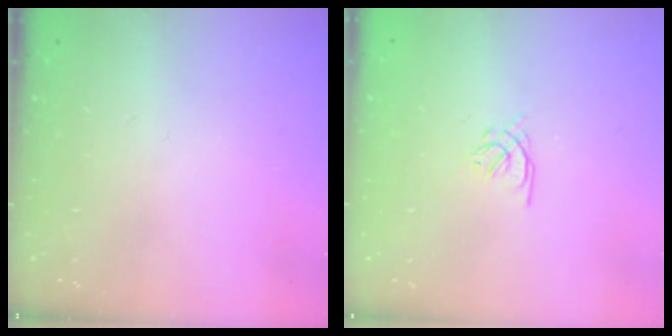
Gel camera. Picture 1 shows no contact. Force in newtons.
{"total": 1.4, "press": 1.3, "slide": 0.5}